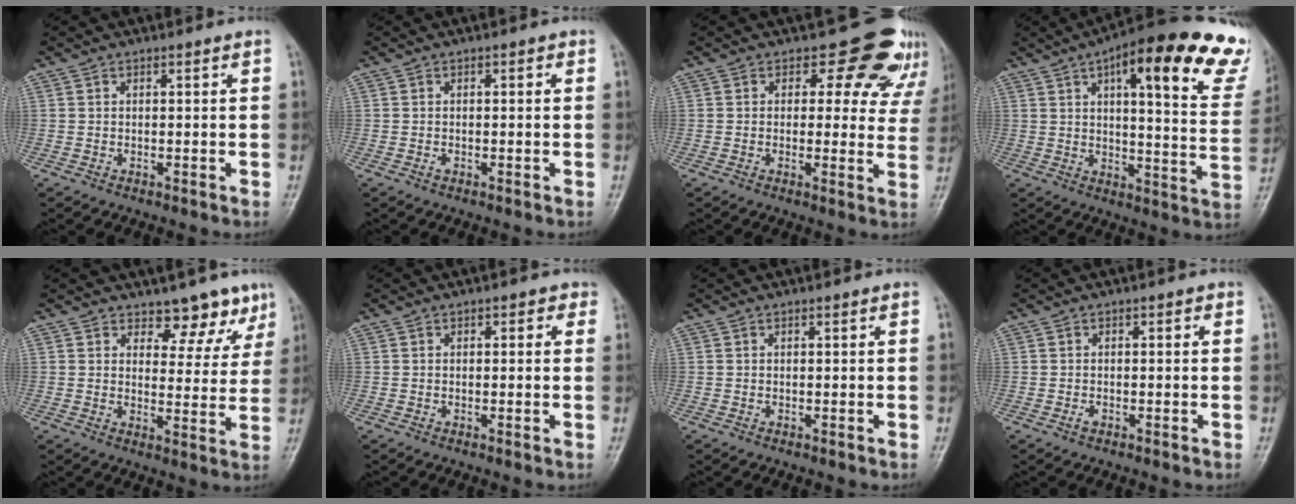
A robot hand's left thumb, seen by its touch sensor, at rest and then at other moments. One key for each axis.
{"total": 0.8, "fx": -0.2, "fy": 0.6, "fz": 0.6, "tx": -0.004, "ty": 0.003, "tz": -0.006}
{"total": 10.1, "fx": 7.6, "fy": 6.0, "fz": 2.8, "tx": 0.023, "ty": -0.037, "tz": 0.062}
{"total": 27.0, "fx": 15.8, "fy": 7.7, "fz": 20.5, "tx": -0.240, "ty": -0.033, "tz": 0.191}
{"total": 7.4, "fx": 5.8, "fy": 4.0, "fz": 2.2, "tx": 0.011, "ty": -0.041, "tz": 0.068}
{"total": 1.8, "fx": 0.6, "fy": 1.3, "fz": 1.2, "tx": 0.009, "ty": 0.004, "tz": -0.002}
{"total": 0.0}
{"total": 1.2, "fx": -0.4, "fy": 0.8, "fz": 0.8, "tx": -0.010, "ty": 0.003, "tz": -0.009}